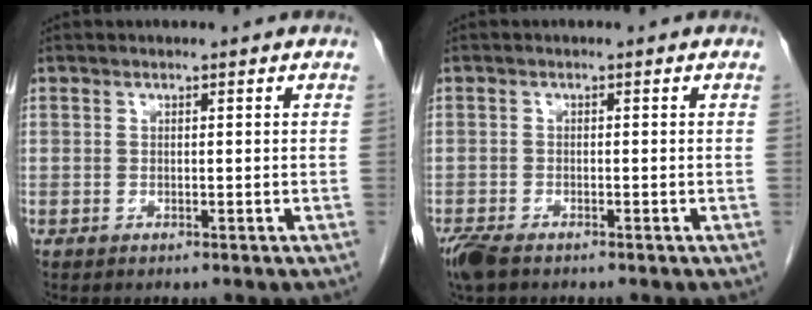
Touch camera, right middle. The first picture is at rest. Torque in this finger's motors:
{"motor_torque": [0.33, -0.26, 0.13, 0.07]}